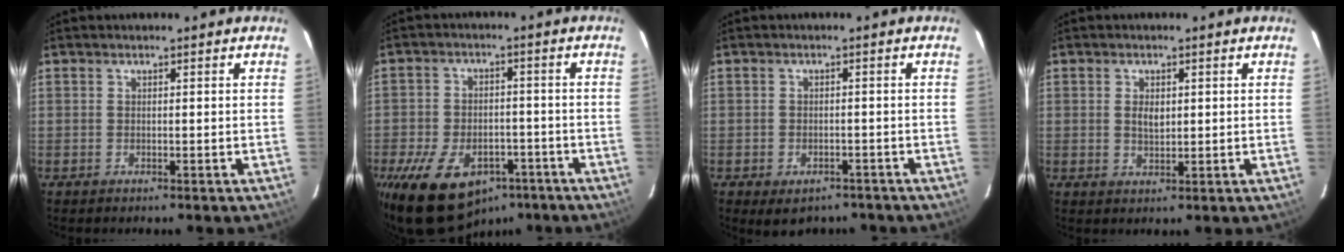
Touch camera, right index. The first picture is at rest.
{"total": 17.0, "force": [-10.0, 10.5, 8.9], "torque": [-0.201, -0.002, -0.144]}
{"total": 6.3, "force": [-4.4, 3.6, 2.6], "torque": [-0.047, -0.006, -0.050]}
{"total": 2.8, "force": [0.5, 1.7, 2.2], "torque": [-0.036, 0.001, 0.010]}